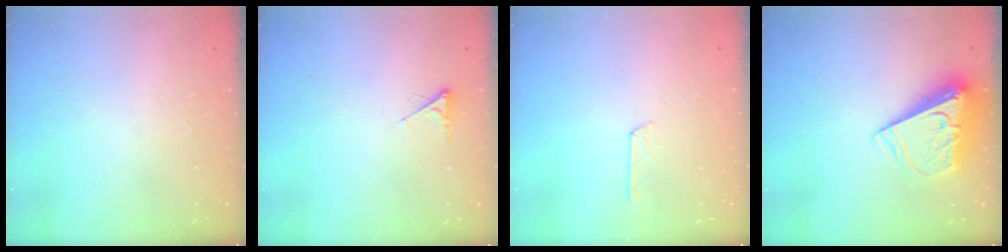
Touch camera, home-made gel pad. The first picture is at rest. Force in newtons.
{"total": 2.4, "press": 2.4, "slide": 0.4}
{"total": 2.8, "press": 2.8, "slide": 0.3}
{"total": 9.4, "press": 9.4, "slide": 1.2}